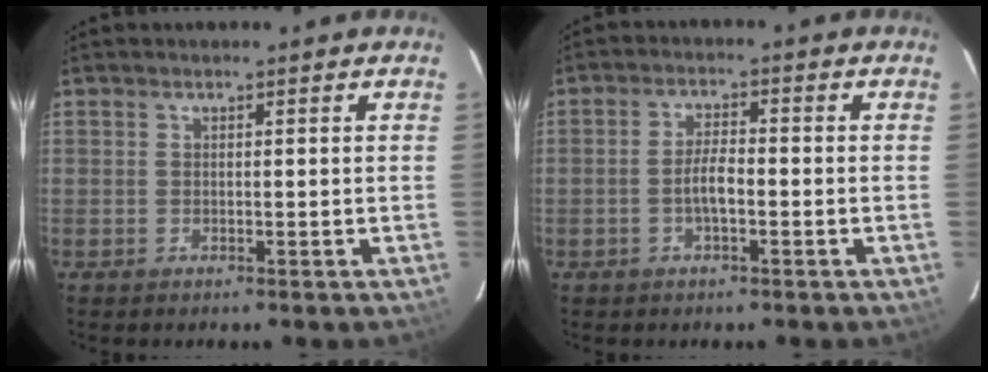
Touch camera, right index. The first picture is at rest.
{"total": 3.9, "force": [-1.3, 1.1, 3.5], "torque": [-0.071, 0.005, -0.023]}